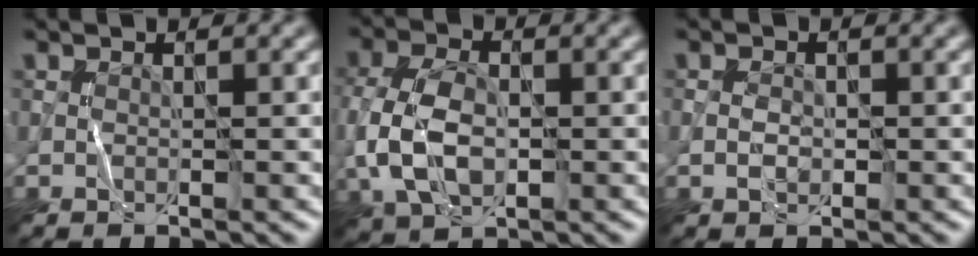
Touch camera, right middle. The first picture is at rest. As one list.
[{"total": 6.9, "force": [-1.0, 4.4, 5.2], "torque": [-0.125, 0.001, -0.022]}, {"total": 1.6, "force": [-0.3, 1.0, 1.2], "torque": [-0.021, 0.003, -0.008]}]